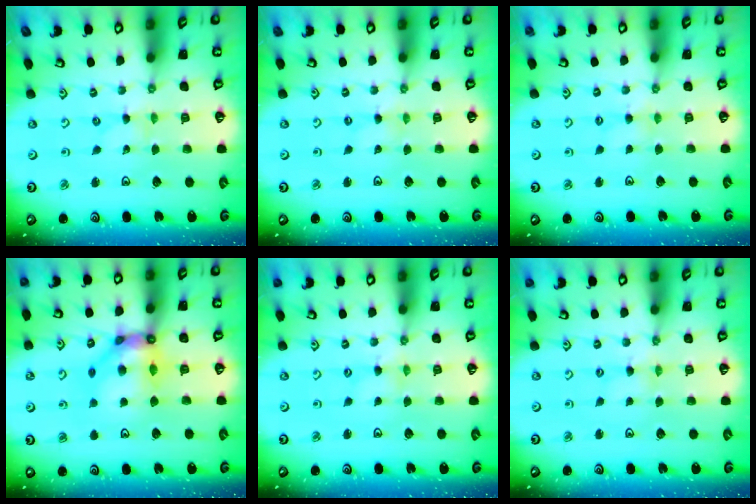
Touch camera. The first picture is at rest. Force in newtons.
{"total": 0.0}
{"total": 1.6, "press": 1.6, "slide": 0.4}
{"total": 11.9, "press": 11.8, "slide": 1.1}
{"total": 1.7, "press": 1.7, "slide": 0.2}
{"total": 2.7, "press": 2.7, "slide": 0.4}